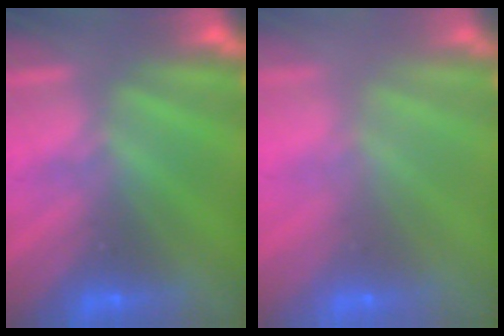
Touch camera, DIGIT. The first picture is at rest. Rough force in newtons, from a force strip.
{"total": 7.7}